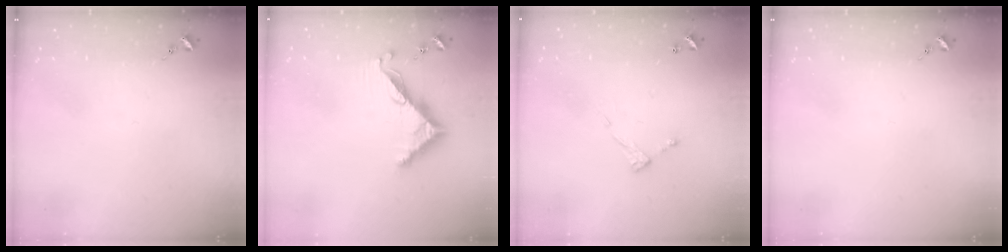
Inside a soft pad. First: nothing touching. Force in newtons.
{"total": 8.7, "press": 8.7, "slide": 0.6}
{"total": 6.4, "press": 6.4, "slide": 0.2}
{"total": 0.0}